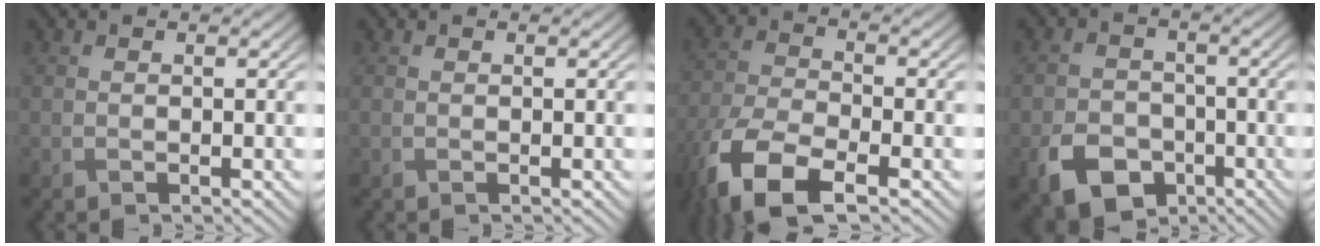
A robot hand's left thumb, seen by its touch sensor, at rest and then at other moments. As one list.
[{"total": 0.0}, {"total": 10.0, "force": [-6.2, 3.8, 6.8], "torque": [-0.152, -0.019, -0.132]}, {"total": 6.8, "force": [-3.5, 4.7, 3.4], "torque": [-0.072, -0.011, -0.064]}]